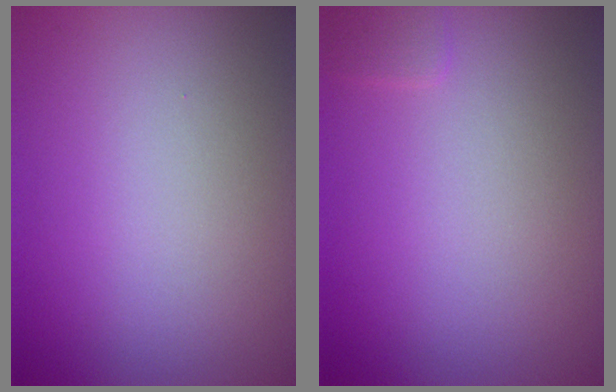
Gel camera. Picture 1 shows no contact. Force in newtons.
{"total": 0.9, "press": 0.9, "slide": 0.0}